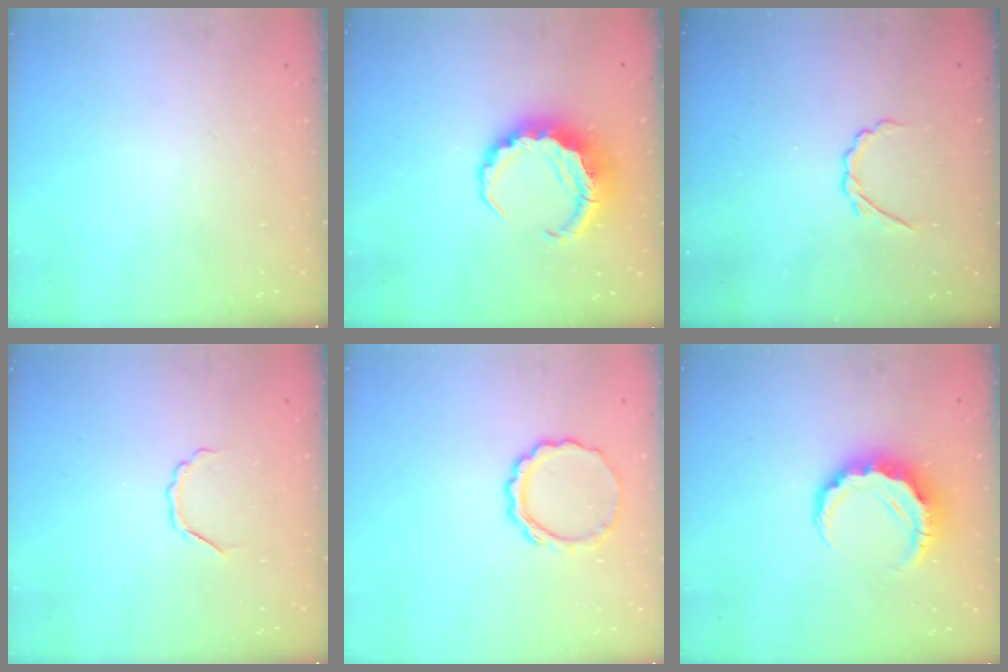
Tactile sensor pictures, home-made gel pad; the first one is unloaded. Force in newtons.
{"total": 7.7, "press": 7.6, "slide": 1.7}
{"total": 2.8, "press": 2.6, "slide": 0.8}
{"total": 3.7, "press": 3.7, "slide": 0.7}
{"total": 8.2, "press": 8.1, "slide": 0.8}
{"total": 8.2, "press": 8.0, "slide": 1.6}